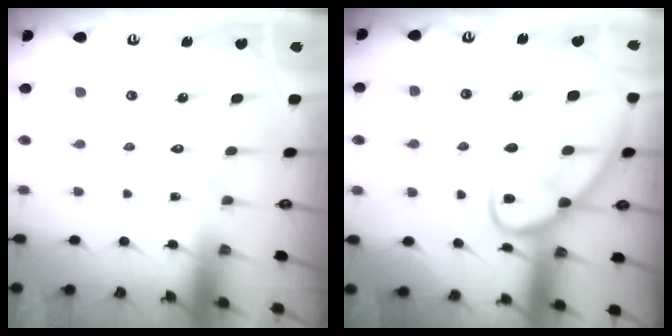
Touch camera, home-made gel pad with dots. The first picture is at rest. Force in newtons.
{"total": 12.1, "press": 12.0, "slide": 1.1}